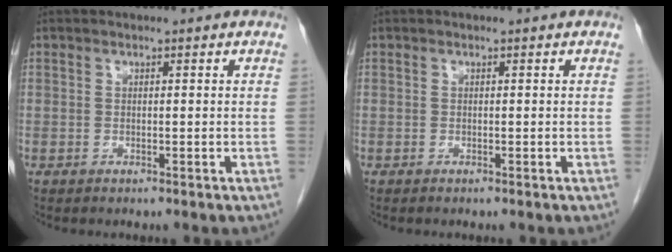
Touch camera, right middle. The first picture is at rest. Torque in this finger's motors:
{"motor_torque": [-0.21, -0.30, 0.00, -0.01]}